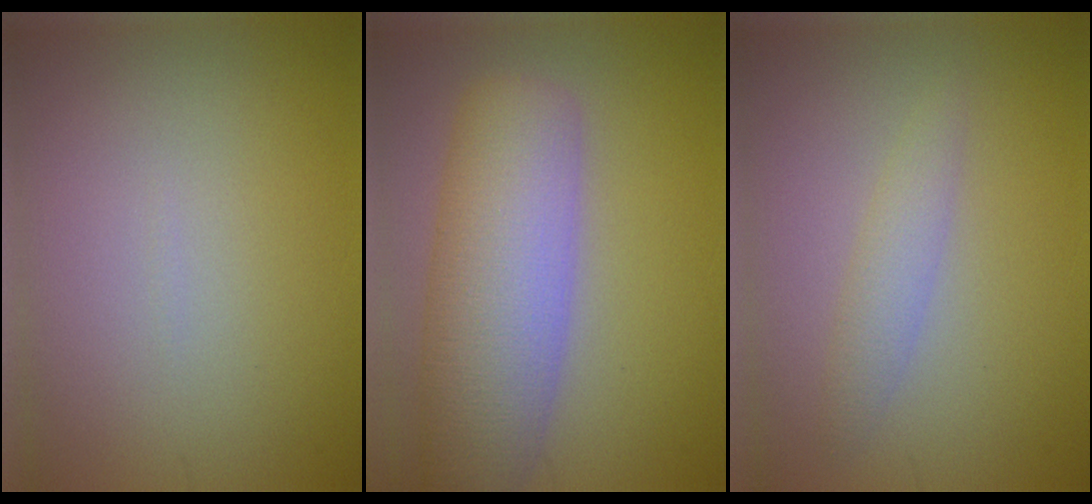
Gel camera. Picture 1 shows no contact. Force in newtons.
{"total": 8.8, "press": 8.7, "slide": 0.6}
{"total": 1.8, "press": 1.8, "slide": 0.0}